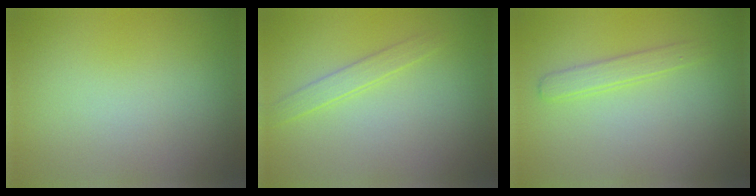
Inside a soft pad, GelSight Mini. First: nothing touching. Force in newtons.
{"total": 1.5, "press": 1.5, "slide": 0.1}
{"total": 1.7, "press": 1.7, "slide": 0.1}